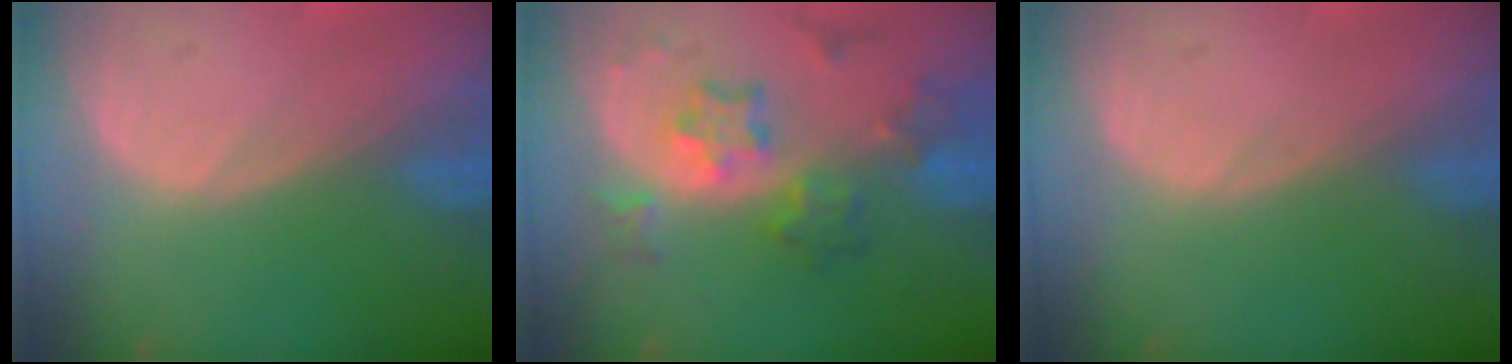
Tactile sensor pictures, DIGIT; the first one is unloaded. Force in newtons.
{"total": 7.1, "press": 7.1, "slide": 0.3}
{"total": 0.0}